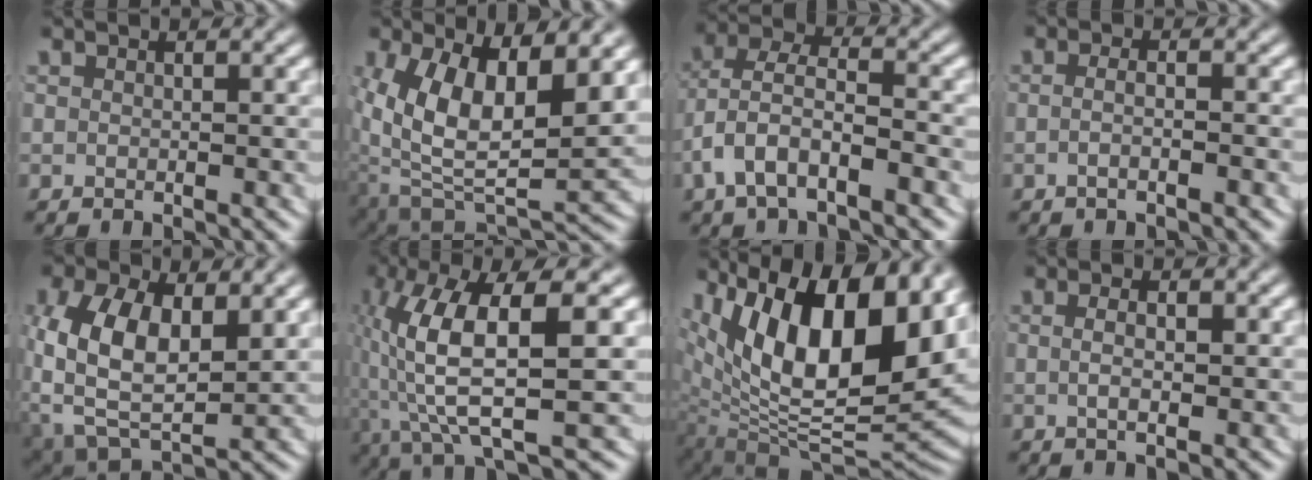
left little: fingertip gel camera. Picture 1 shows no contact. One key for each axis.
{"total": 10.6, "fx": -0.8, "fy": 6.4, "fz": 8.5, "tx": -0.166, "ty": -0.049, "tz": 0.016}
{"total": 4.4, "fx": -1.4, "fy": 2.8, "fz": 3.1, "tx": -0.075, "ty": -0.018, "tz": -0.019}
{"total": 1.6, "fx": -1.1, "fy": 0.1, "fz": 1.2, "tx": -0.023, "ty": -0.005, "tz": -0.018}
{"total": 9.3, "fx": -1.2, "fy": 6.6, "fz": 6.5, "tx": -0.151, "ty": -0.060, "tz": 0.006}
{"total": 9.6, "fx": 0.0, "fy": 3.6, "fz": 8.9, "tx": -0.173, "ty": -0.008, "tz": 0.008}
{"total": 17.2, "fx": 0.9, "fy": 10.1, "fz": 13.9, "tx": -0.232, "ty": -0.034, "tz": 0.034}
{"total": 1.8, "fx": -0.2, "fy": 0.4, "fz": 1.8, "tx": -0.025, "ty": -0.009, "tz": 0.001}